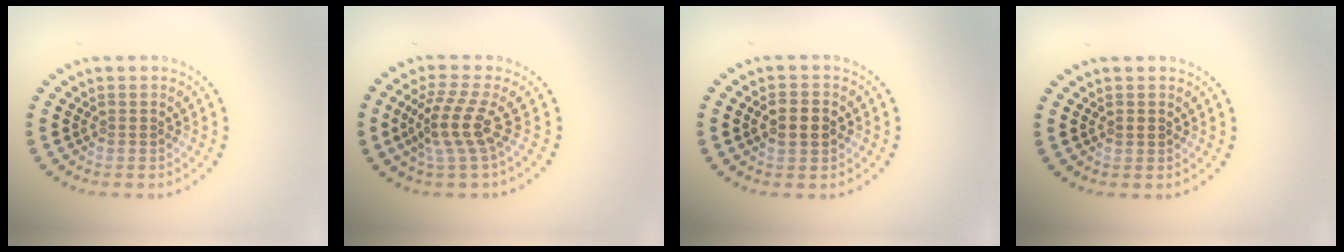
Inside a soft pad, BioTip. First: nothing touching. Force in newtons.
{"total": 3.5, "press": 2.6, "slide": 2.3}
{"total": 2.6, "press": 2.6, "slide": 0.2}
{"total": 0.9, "press": 0.9, "slide": 0.2}